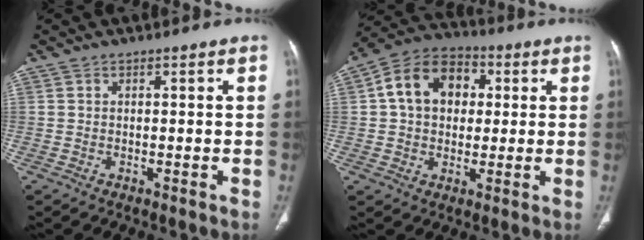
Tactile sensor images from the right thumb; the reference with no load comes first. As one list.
[{"total": 13.4, "force": [2.5, 10.0, 8.5], "torque": [-0.109, 0.017, 0.031]}]